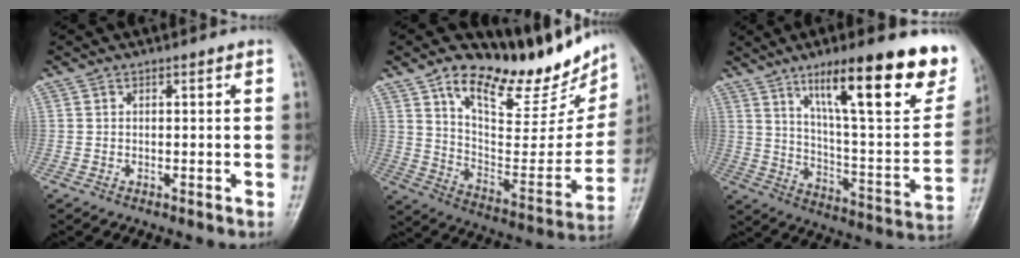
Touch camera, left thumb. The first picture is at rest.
{"total": 22.0, "force": [16.6, 7.4, 12.4], "torque": [-0.125, -0.092, 0.267]}
{"total": 26.9, "force": [15.9, 6.2, 20.8], "torque": [-0.274, -0.055, 0.251]}